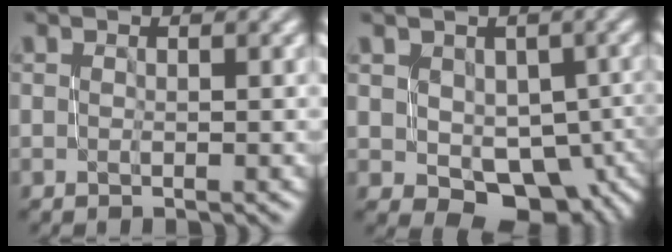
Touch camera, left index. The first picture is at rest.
{"total": 7.5, "force": [-1.3, 5.5, 4.9], "torque": [-0.068, -0.028, -0.001]}